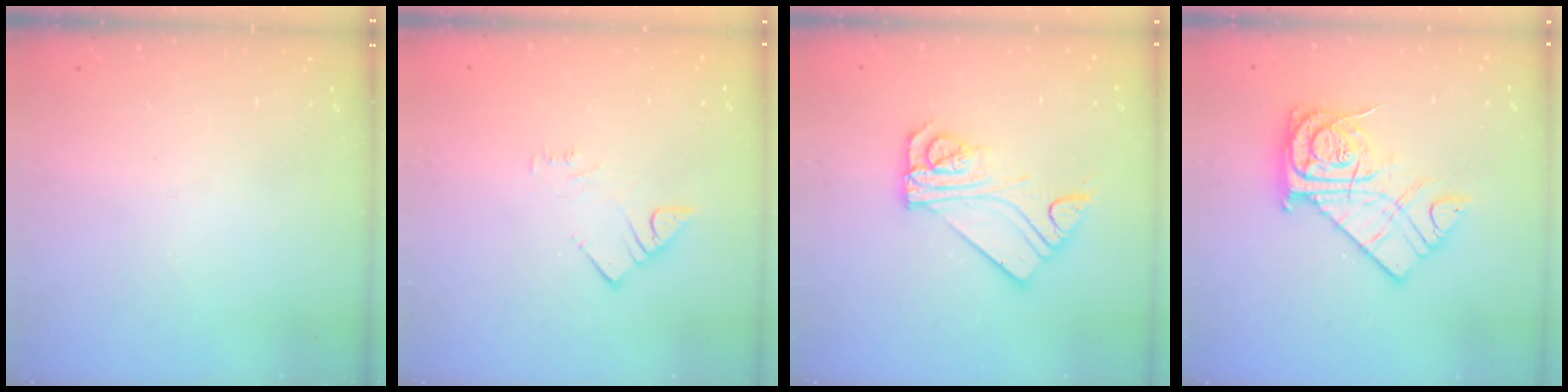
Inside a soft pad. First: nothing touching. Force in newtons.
{"total": 4.0, "press": 3.9, "slide": 0.6}
{"total": 12.0, "press": 11.9, "slide": 1.1}
{"total": 18.9, "press": 18.8, "slide": 1.8}